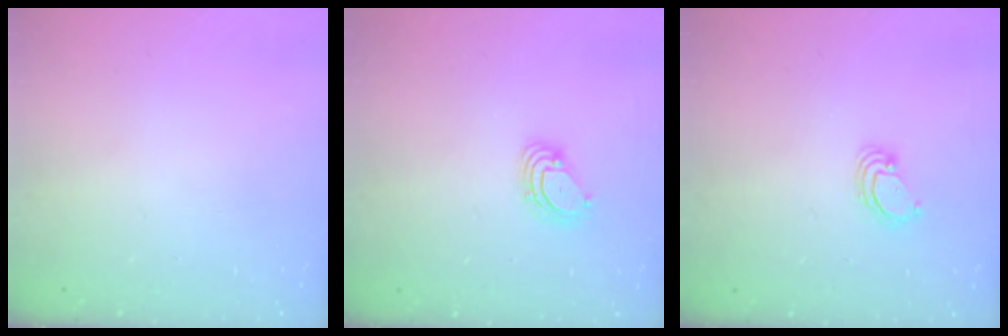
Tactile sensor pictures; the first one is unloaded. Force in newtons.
{"total": 3.3, "press": 3.3, "slide": 0.3}
{"total": 3.1, "press": 3.1, "slide": 0.3}